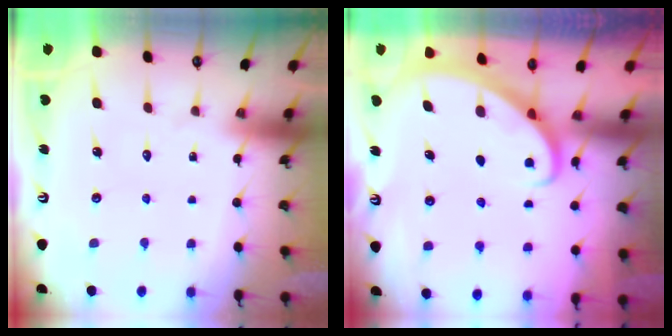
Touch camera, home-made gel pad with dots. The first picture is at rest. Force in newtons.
{"total": 2.7, "press": 2.7, "slide": 0.2}